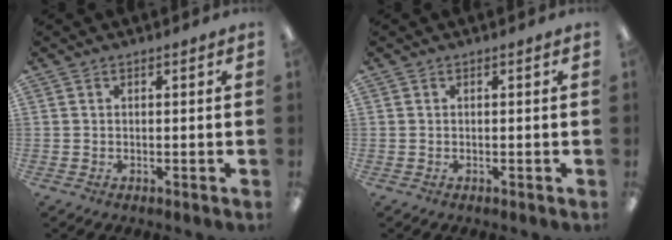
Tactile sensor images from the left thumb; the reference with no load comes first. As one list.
[{"total": 0.0}]